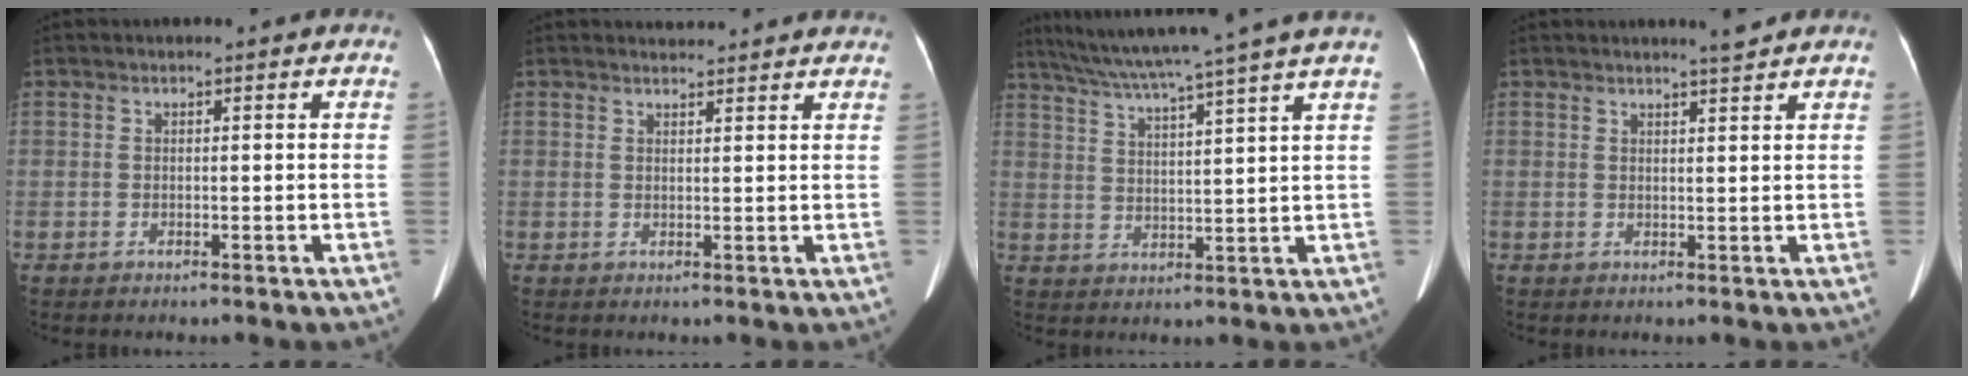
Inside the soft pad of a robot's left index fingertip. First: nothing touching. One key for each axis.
{"total": 4.7, "fx": 4.6, "fy": 0.8, "fz": 0.8, "tx": -0.012, "ty": 0.019, "tz": 0.049}
{"total": 16.0, "fx": 13.2, "fy": -2.4, "fz": 8.7, "tx": -0.150, "ty": -0.002, "tz": 0.187}
{"total": 2.1, "fx": 1.9, "fy": -0.4, "fz": 0.7, "tx": -0.015, "ty": -0.010, "tz": 0.028}